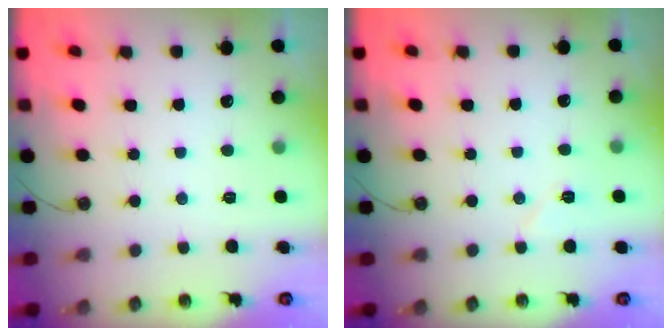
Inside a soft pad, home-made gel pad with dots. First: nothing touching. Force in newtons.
{"total": 5.1, "press": 4.8, "slide": 1.7}